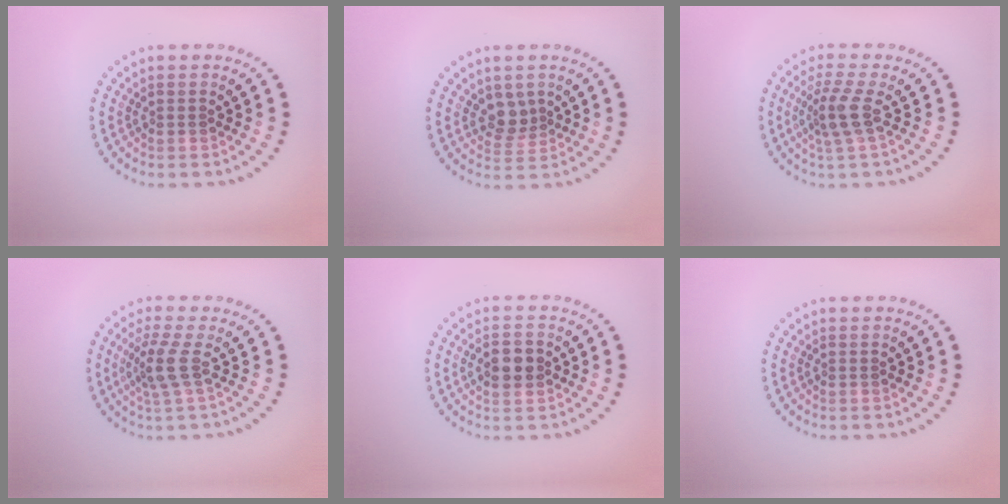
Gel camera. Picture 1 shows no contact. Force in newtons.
{"total": 2.1, "press": 1.7, "slide": 1.3}
{"total": 2.8, "press": 2.2, "slide": 1.8}
{"total": 2.7, "press": 2.1, "slide": 1.8}
{"total": 3.0, "press": 3.0, "slide": 0.1}
{"total": 0.0}